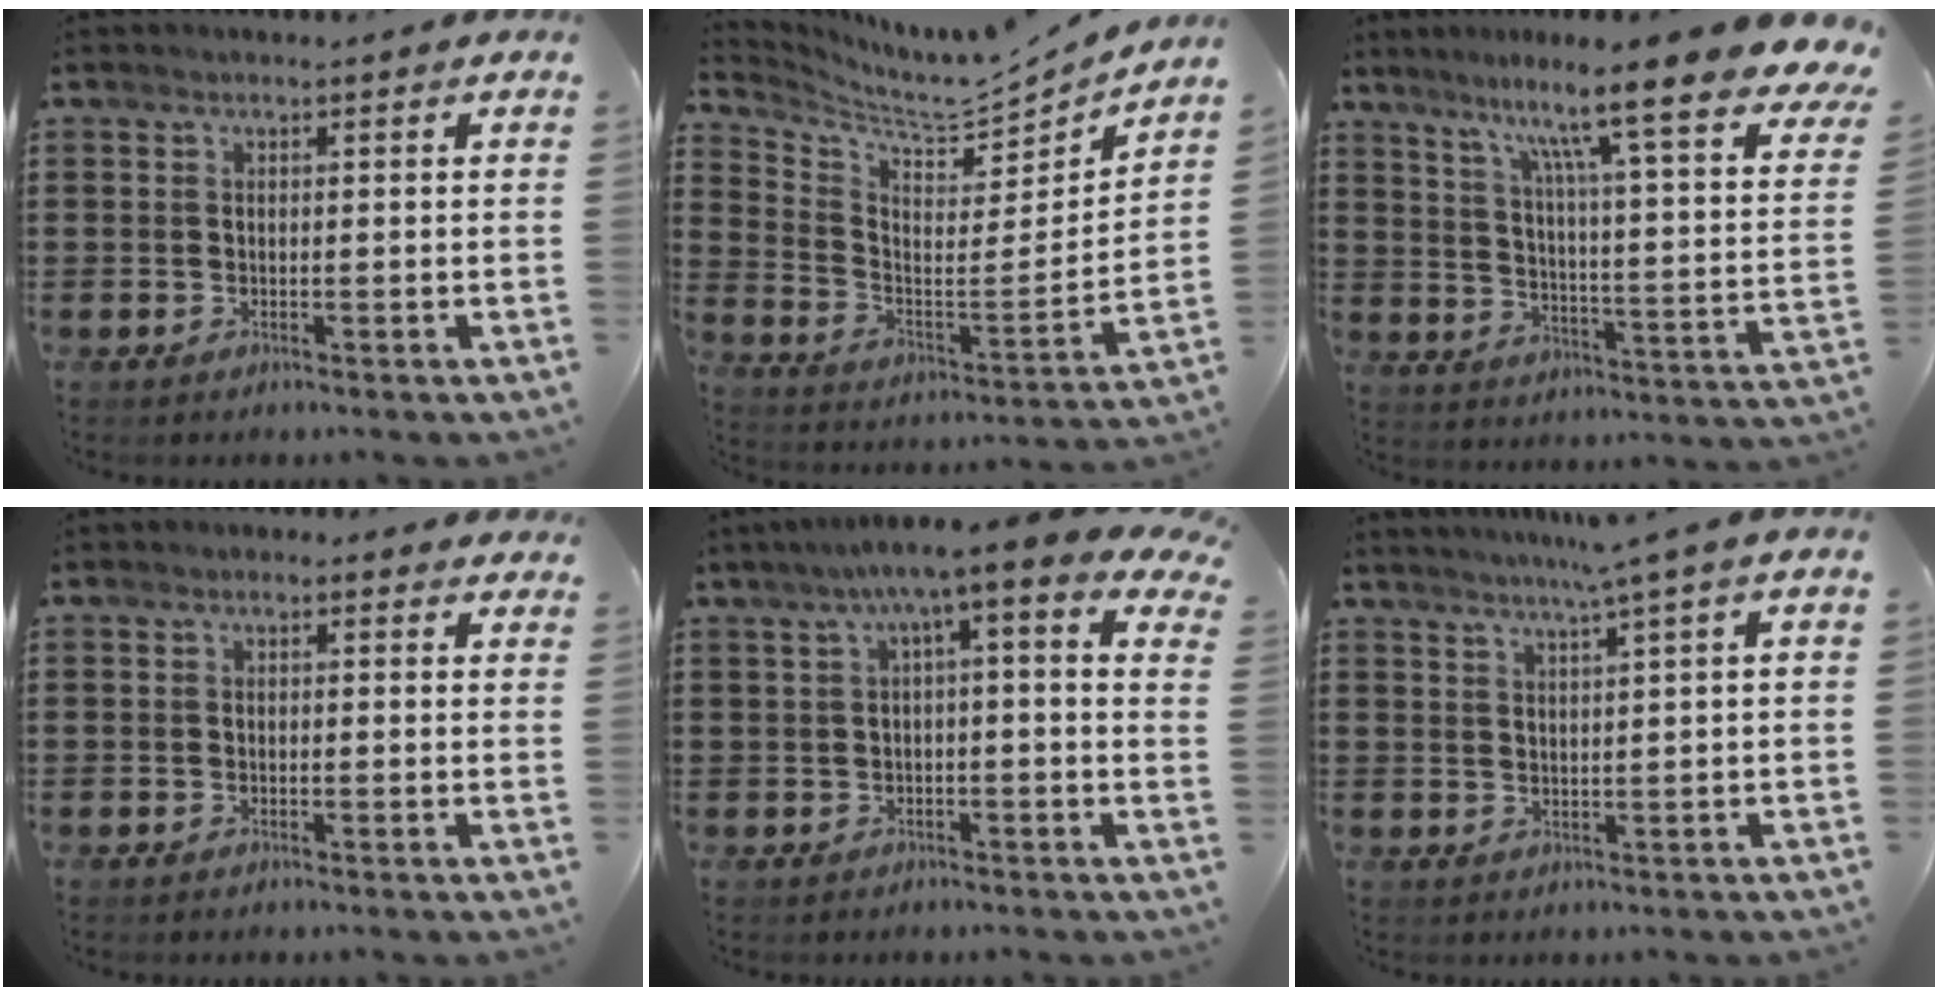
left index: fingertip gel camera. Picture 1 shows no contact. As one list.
[{"total": 5.8, "force": [5.3, 1.4, 1.8], "torque": [-0.057, -0.045, 0.085]}, {"total": 12.8, "force": [10.3, -0.1, 7.7], "torque": [-0.151, -0.085, 0.158]}, {"total": 0.8, "force": [0.1, 0.6, 0.6], "torque": [-0.014, 0.006, 0.001]}, {"total": 6.0, "force": [2.0, 0.5, 5.6], "torque": [-0.107, -0.020, 0.025]}, {"total": 4.3, "force": [2.8, -1.1, 3.1], "torque": [-0.061, -0.007, 0.047]}]